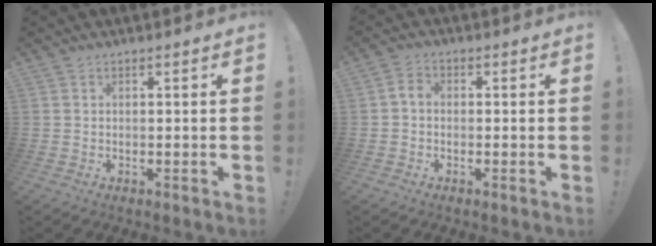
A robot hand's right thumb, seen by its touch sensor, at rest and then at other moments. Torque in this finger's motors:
{"motor_torque": [0.50, 0.43, 0.06, -0.35, 0.00]}